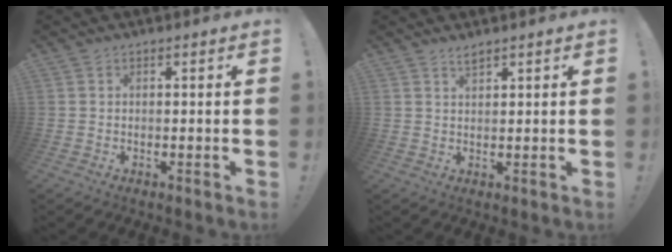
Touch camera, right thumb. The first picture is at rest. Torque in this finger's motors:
{"motor_torque": [-0.35, 0.23, -0.87, 0.00, 0.00]}